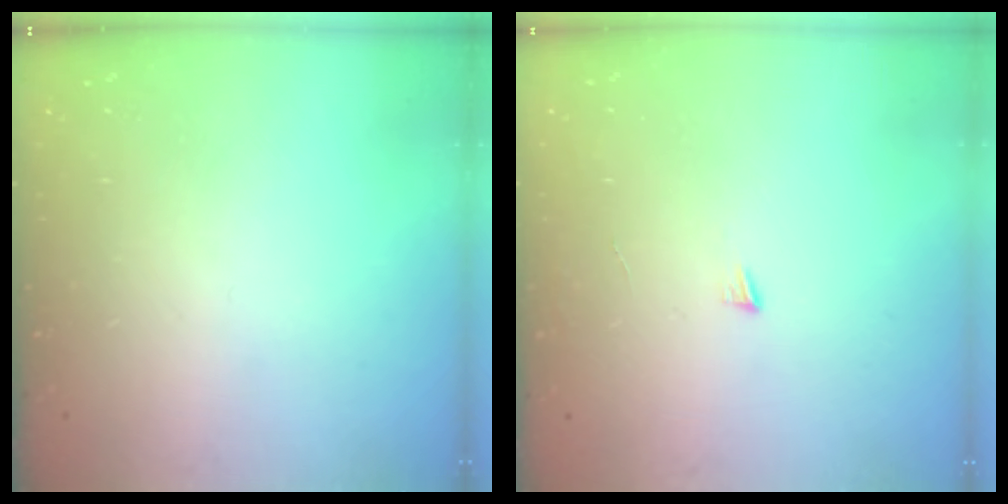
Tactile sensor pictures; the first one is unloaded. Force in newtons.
{"total": 3.1, "press": 3.1, "slide": 0.3}